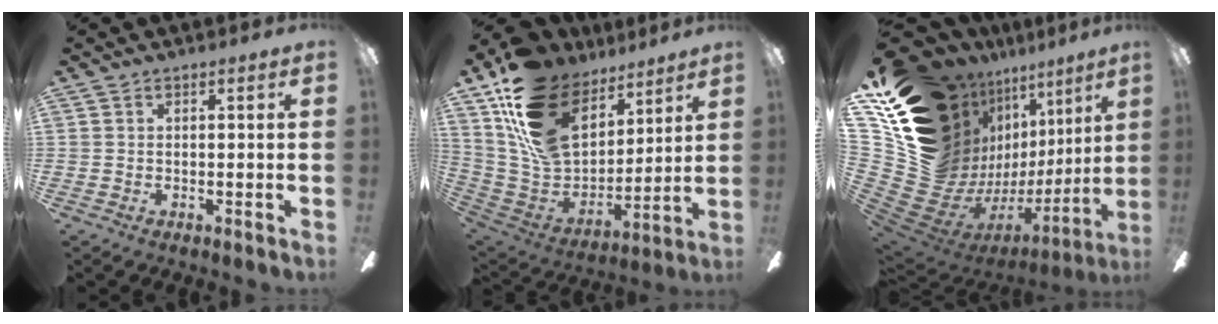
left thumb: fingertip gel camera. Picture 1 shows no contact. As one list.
[{"total": 21.7, "force": [11.9, 14.2, 11.3], "torque": [-0.213, -0.066, 0.225]}, {"total": 22.6, "force": [10.6, 15.3, 12.8], "torque": [-0.219, -0.122, 0.260]}]